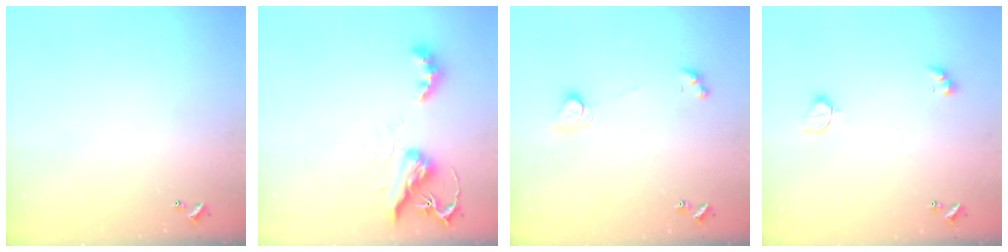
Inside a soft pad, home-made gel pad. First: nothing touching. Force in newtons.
{"total": 6.6, "press": 6.6, "slide": 0.3}
{"total": 2.5, "press": 2.4, "slide": 0.3}
{"total": 2.6, "press": 2.5, "slide": 0.5}